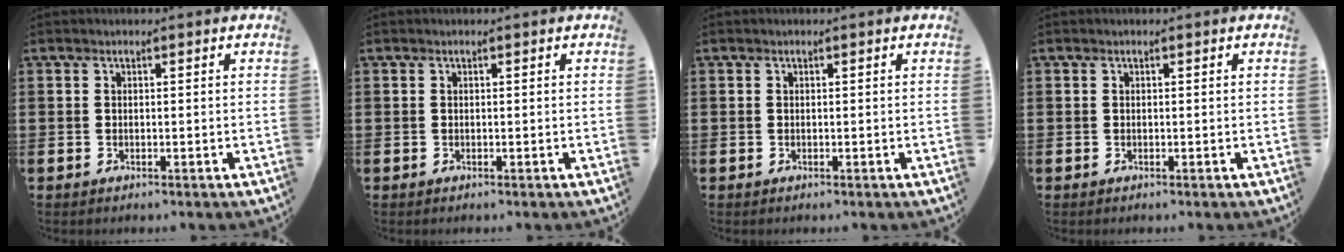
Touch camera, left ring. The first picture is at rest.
{"total": 0.0}
{"total": 0.0}
{"total": 0.0}